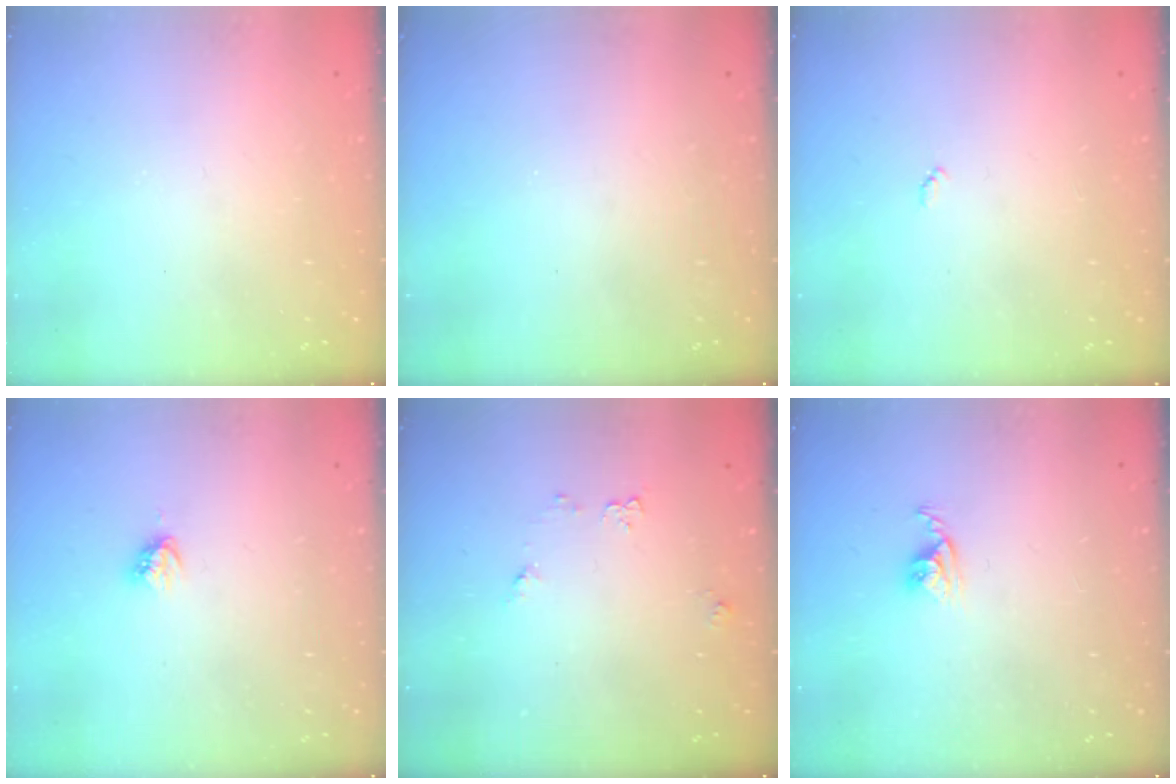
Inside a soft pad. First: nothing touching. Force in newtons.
{"total": 0.0}
{"total": 3.0, "press": 3.0, "slide": 0.4}
{"total": 3.8, "press": 3.8, "slide": 0.3}
{"total": 4.8, "press": 4.7, "slide": 0.6}
{"total": 4.3, "press": 4.3, "slide": 0.1}